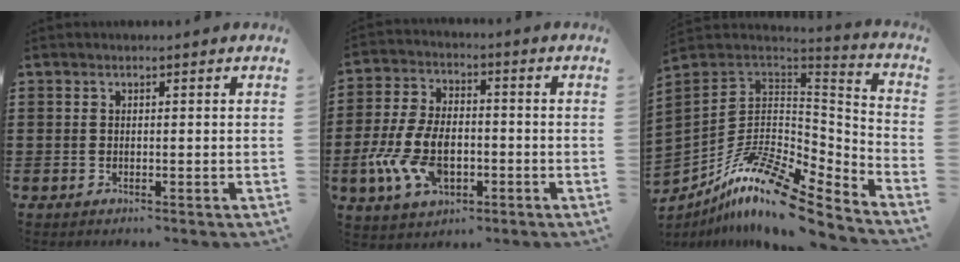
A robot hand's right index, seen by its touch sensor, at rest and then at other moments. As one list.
[{"total": 10.4, "force": [-2.8, 5.9, 8.2], "torque": [-0.198, -0.008, -0.053]}, {"total": 13.8, "force": [-8.8, 4.6, 9.6], "torque": [-0.196, 0.020, -0.166]}]